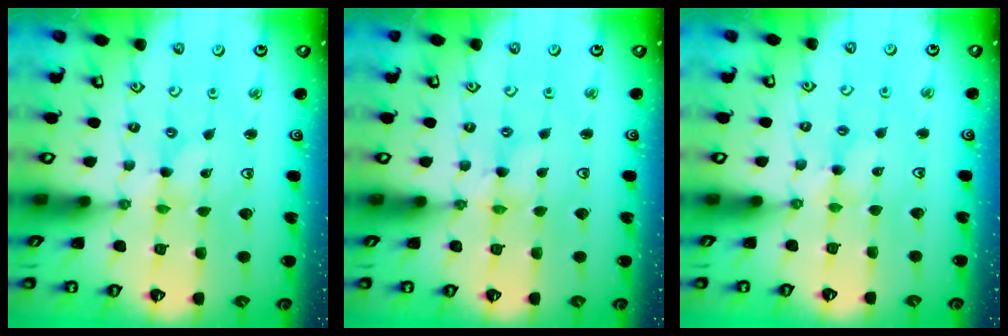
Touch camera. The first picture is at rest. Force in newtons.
{"total": 1.0, "press": 0.9, "slide": 0.2}
{"total": 2.2, "press": 2.1, "slide": 0.4}